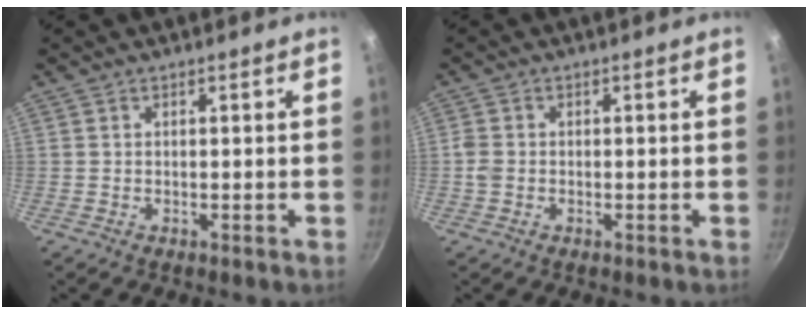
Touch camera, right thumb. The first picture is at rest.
{"total": 2.1, "force": [-0.4, 1.7, 1.1], "torque": [-0.022, 0.006, -0.010]}